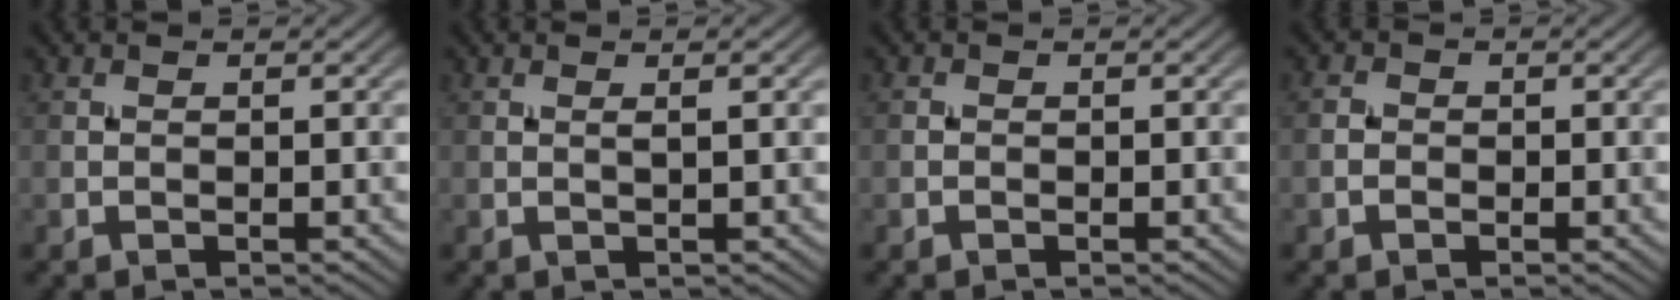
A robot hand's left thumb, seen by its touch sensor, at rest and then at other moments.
{"total": 1.4, "force": [0.5, 0.0, 1.3], "torque": [-0.025, 0.007, 0.005]}
{"total": 0.0}
{"total": 1.2, "force": [-0.5, 1.0, 0.4], "torque": [-0.005, 0.001, -0.013]}